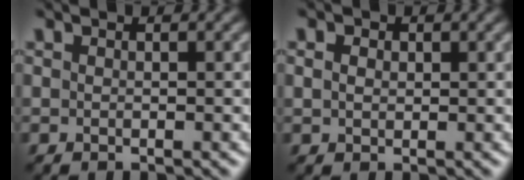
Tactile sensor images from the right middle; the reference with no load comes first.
{"total": 1.7, "force": [0.6, 1.3, 0.8], "torque": [-0.017, 0.007, 0.000]}